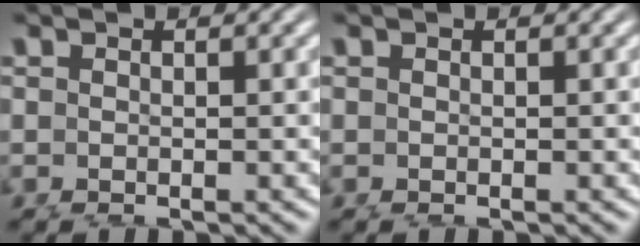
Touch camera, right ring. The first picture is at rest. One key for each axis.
{"total": 0.0}